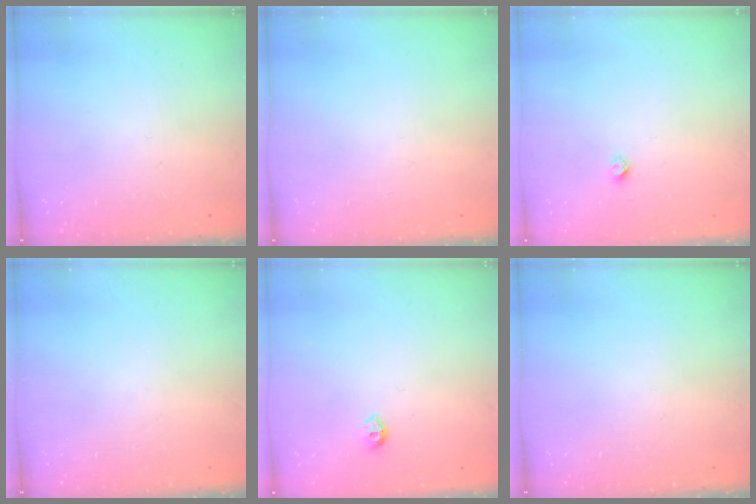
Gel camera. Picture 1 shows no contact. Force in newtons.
{"total": 0.0}
{"total": 2.3, "press": 2.3, "slide": 0.2}
{"total": 0.0}
{"total": 5.8, "press": 5.8, "slide": 0.8}
{"total": 0.0}